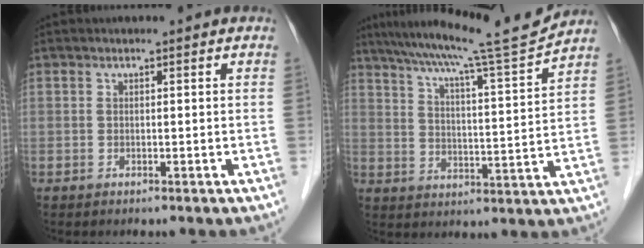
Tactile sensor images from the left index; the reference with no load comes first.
{"total": 14.5, "force": [13.0, -2.0, 6.2], "torque": [-0.107, -0.027, 0.190]}